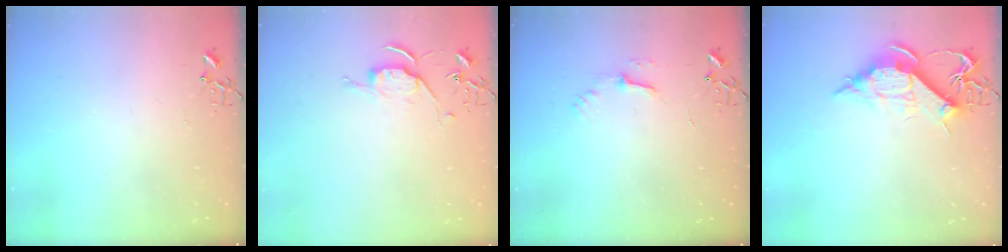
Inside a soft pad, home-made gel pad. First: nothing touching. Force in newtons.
{"total": 6.6, "press": 6.5, "slide": 0.7}
{"total": 5.8, "press": 5.8, "slide": 0.6}
{"total": 11.3, "press": 11.3, "slide": 1.1}